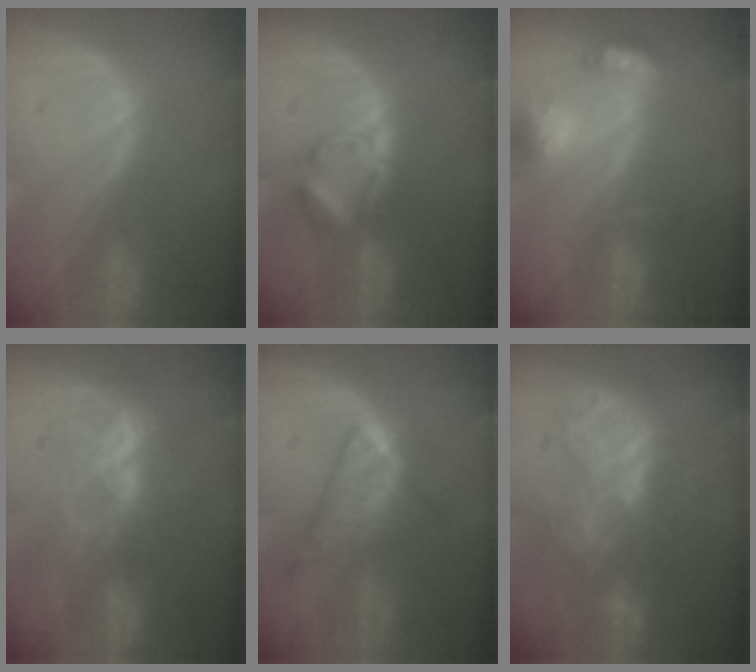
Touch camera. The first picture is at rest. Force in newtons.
{"total": 5.0, "press": 5.0, "slide": 0.5}
{"total": 6.2, "press": 6.2, "slide": 0.4}
{"total": 7.2, "press": 6.1, "slide": 3.8}
{"total": 7.2, "press": 6.3, "slide": 3.6}
{"total": 8.5, "press": 7.5, "slide": 3.9}